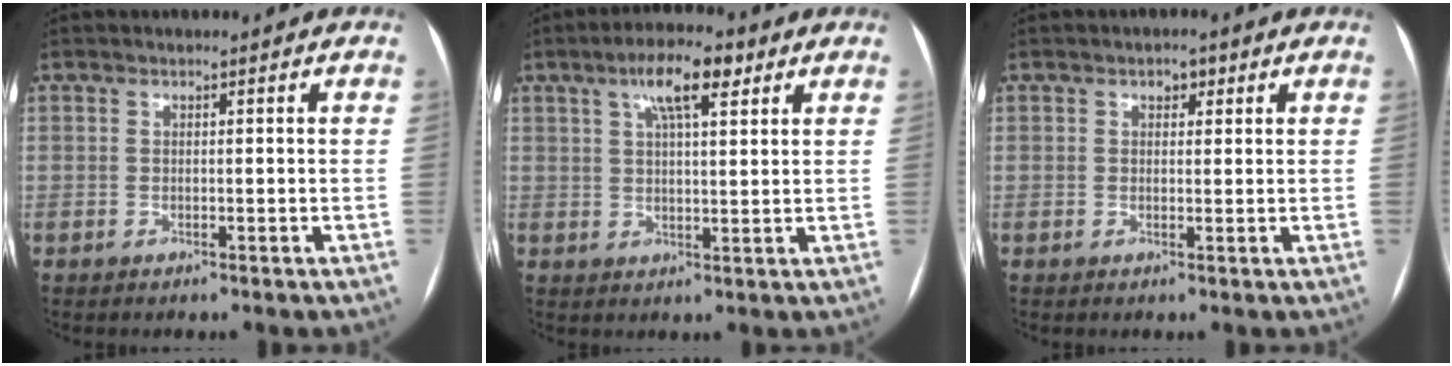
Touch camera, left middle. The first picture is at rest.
{"total": 7.7, "force": [4.0, 2.0, 6.2], "torque": [-0.115, 0.018, 0.066]}
{"total": 1.7, "force": [0.9, 1.1, 1.0], "torque": [-0.014, 0.006, 0.013]}